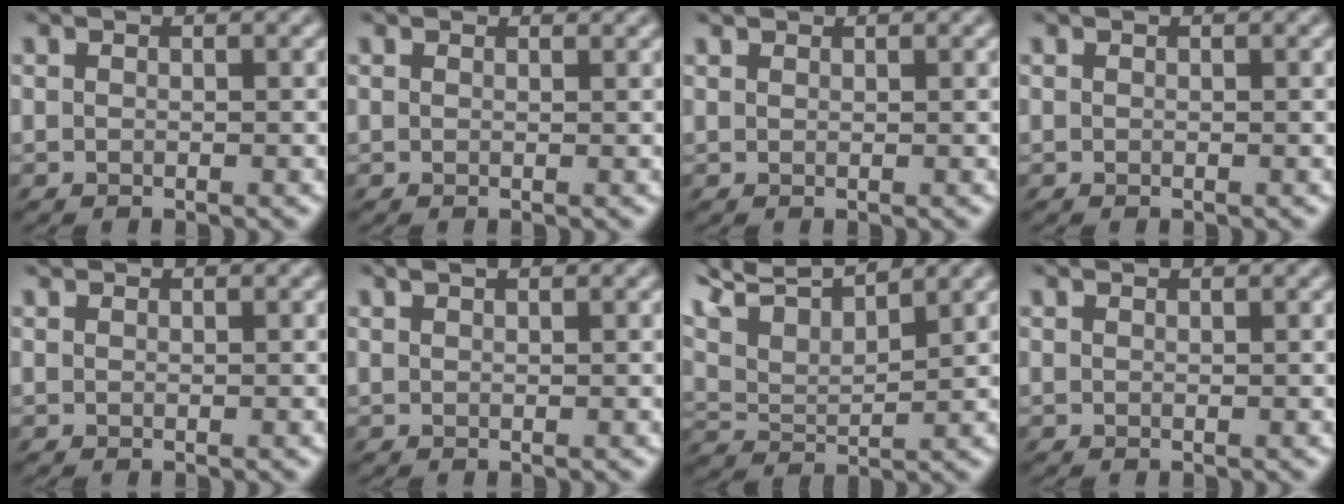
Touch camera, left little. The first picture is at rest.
{"total": 0.9, "force": [0.8, 0.4, 0.1], "torque": [-0.011, 0.008, 0.014]}
{"total": 1.1, "force": [0.9, 0.5, 0.2], "torque": [-0.013, 0.006, 0.018]}
{"total": 0.0}
{"total": 0.7, "force": [0.7, 0.2, 0.0], "torque": [-0.006, 0.006, 0.015]}
{"total": 1.0, "force": [0.9, 0.1, 0.5], "torque": [-0.012, 0.006, 0.021]}
{"total": 4.7, "force": [3.4, 0.7, 3.2], "torque": [-0.062, 0.022, 0.052]}
{"total": 0.7, "force": [0.7, -0.2, 0.0], "torque": [-0.001, 0.006, 0.016]}